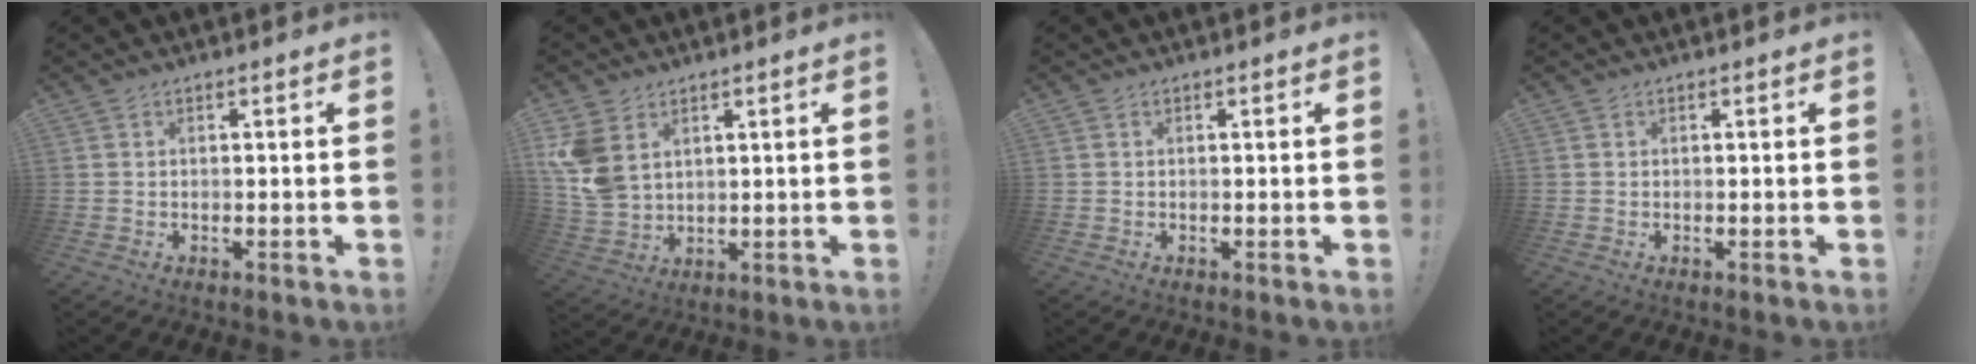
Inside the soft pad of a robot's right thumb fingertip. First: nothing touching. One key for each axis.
{"total": 9.6, "fx": 4.1, "fy": 6.8, "fz": 5.3, "tx": -0.111, "ty": -0.013, "tz": 0.083}
{"total": 0.0}
{"total": 0.0}